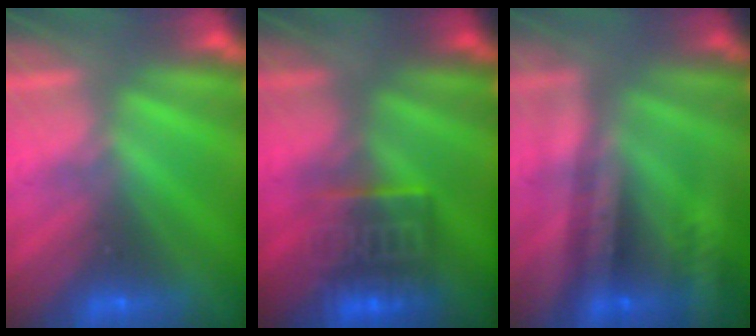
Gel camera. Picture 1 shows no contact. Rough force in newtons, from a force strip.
{"total": 7.3}
{"total": 2.6}